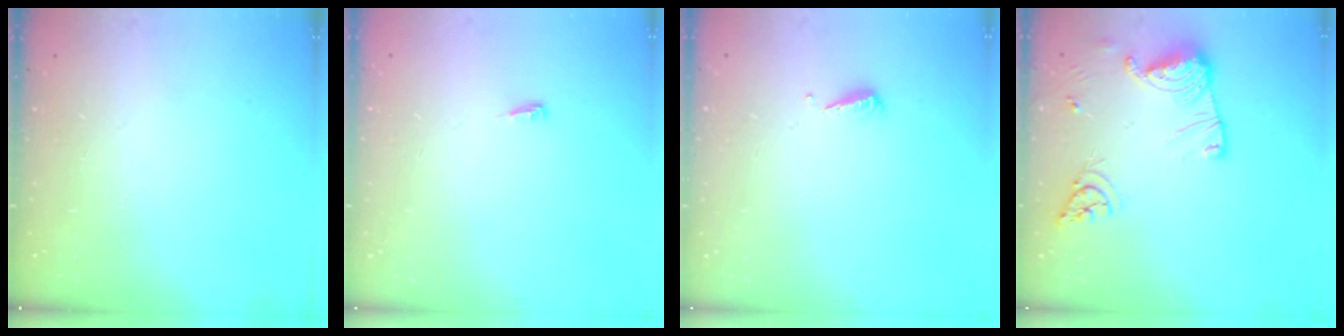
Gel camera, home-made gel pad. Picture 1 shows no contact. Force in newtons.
{"total": 3.3, "press": 3.3, "slide": 0.8}
{"total": 2.9, "press": 2.9, "slide": 0.4}
{"total": 15.0, "press": 14.9, "slide": 1.5}